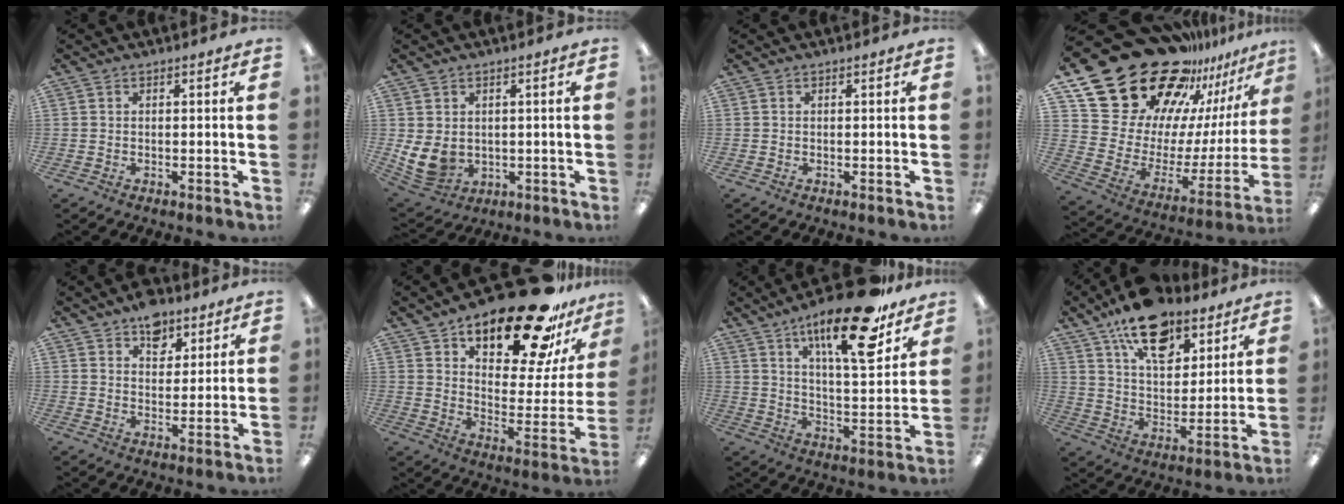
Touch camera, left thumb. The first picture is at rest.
{"total": 7.4, "force": [0.6, 6.0, 4.2], "torque": [-0.103, -0.004, 0.015]}
{"total": 0.0}
{"total": 29.0, "force": [21.5, 15.2, 12.2], "torque": [-0.200, -0.171, 0.418]}
{"total": 8.1, "force": [5.3, 5.3, 3.0], "torque": [-0.023, -0.024, 0.092]}
{"total": 24.0, "force": [18.1, 8.3, 13.5], "torque": [-0.187, -0.121, 0.296]}
{"total": 21.1, "force": [13.5, 6.3, 14.9], "torque": [-0.230, -0.069, 0.212]}
{"total": 17.9, "force": [11.9, 9.5, 9.5], "torque": [-0.146, -0.059, 0.210]}